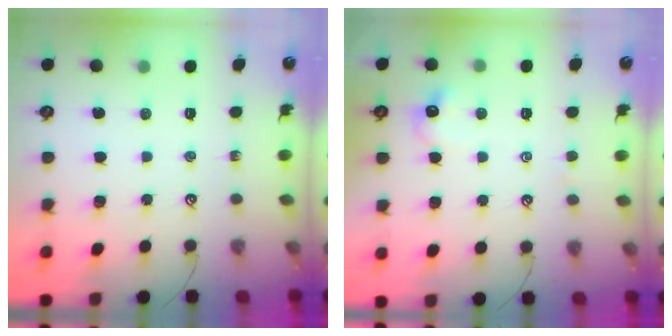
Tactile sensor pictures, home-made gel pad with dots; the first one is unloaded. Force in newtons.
{"total": 2.4, "press": 2.4, "slide": 0.4}